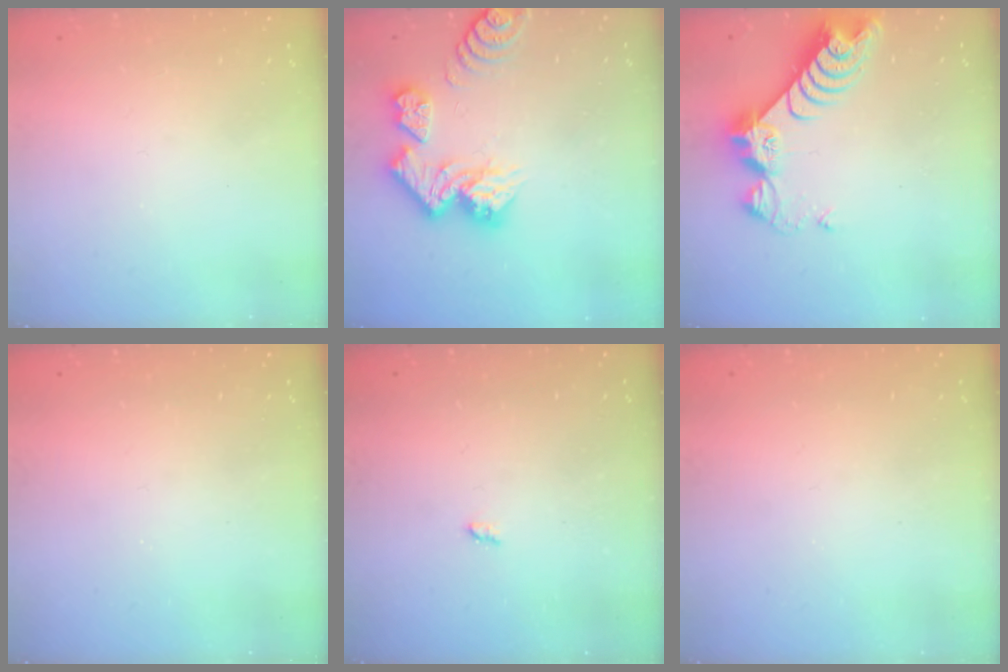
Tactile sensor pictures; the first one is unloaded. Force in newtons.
{"total": 12.7, "press": 12.7, "slide": 1.4}
{"total": 10.1, "press": 10.1, "slide": 0.8}
{"total": 0.0}
{"total": 1.2, "press": 1.2, "slide": 0.2}
{"total": 0.0}